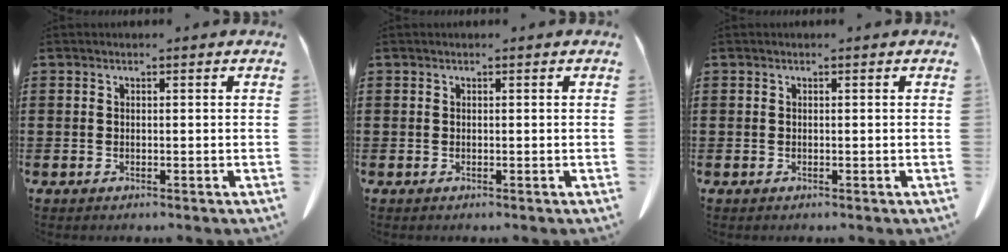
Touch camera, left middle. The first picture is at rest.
{"total": 0.0}
{"total": 0.0}